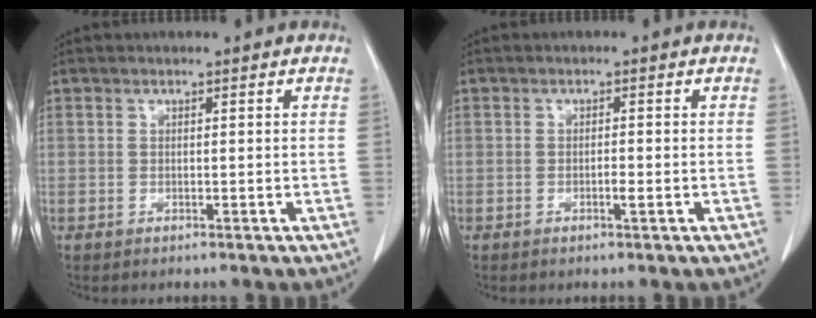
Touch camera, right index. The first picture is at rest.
{"total": 1.3, "force": [-0.5, 0.1, 1.2], "torque": [-0.021, 0.001, -0.007]}